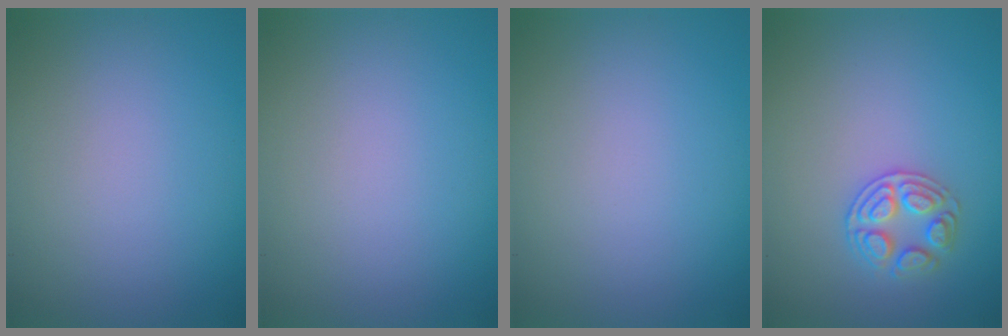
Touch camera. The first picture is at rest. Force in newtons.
{"total": 0.0}
{"total": 0.0}
{"total": 2.6, "press": 2.6, "slide": 0.4}